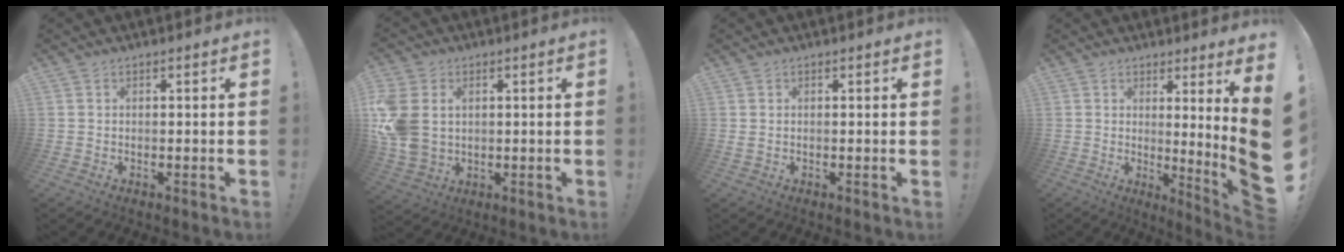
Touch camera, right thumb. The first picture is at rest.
{"total": 10.6, "force": [2.6, 8.2, 6.3], "torque": [-0.139, -0.009, 0.051]}
{"total": 0.8, "force": [0.4, 0.0, 0.7], "torque": [-0.008, -0.003, 0.004]}
{"total": 9.0, "force": [1.7, -1.8, 8.6], "torque": [-0.117, -0.052, 0.015]}